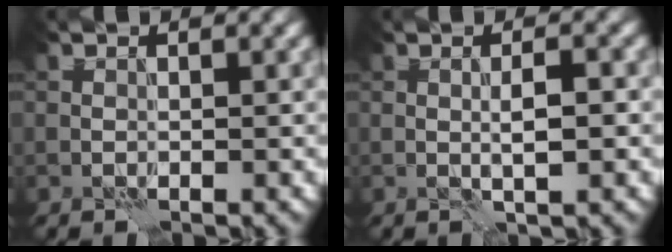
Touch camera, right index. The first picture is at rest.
{"total": 2.1, "force": [-0.3, 0.2, 2.1], "torque": [-0.037, 0.000, -0.006]}